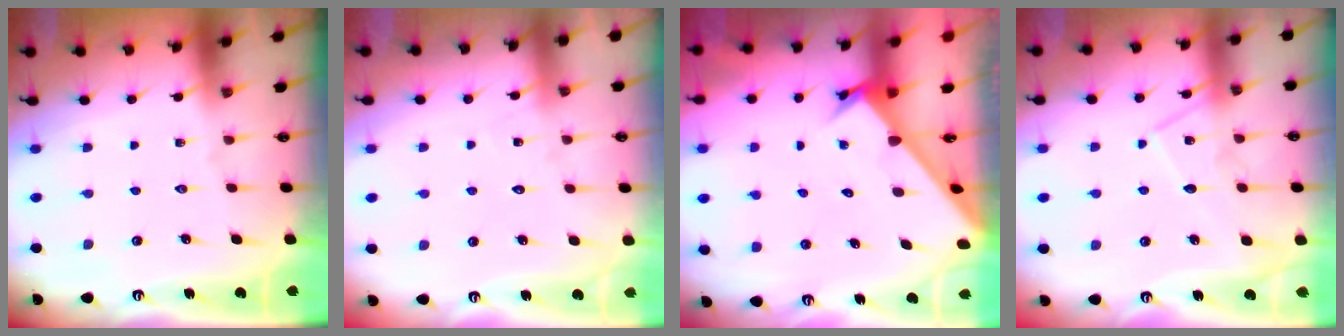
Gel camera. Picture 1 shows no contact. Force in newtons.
{"total": 5.8, "press": 5.8, "slide": 0.5}
{"total": 2.6, "press": 2.6, "slide": 0.3}
{"total": 10.5, "press": 10.5, "slide": 0.9}